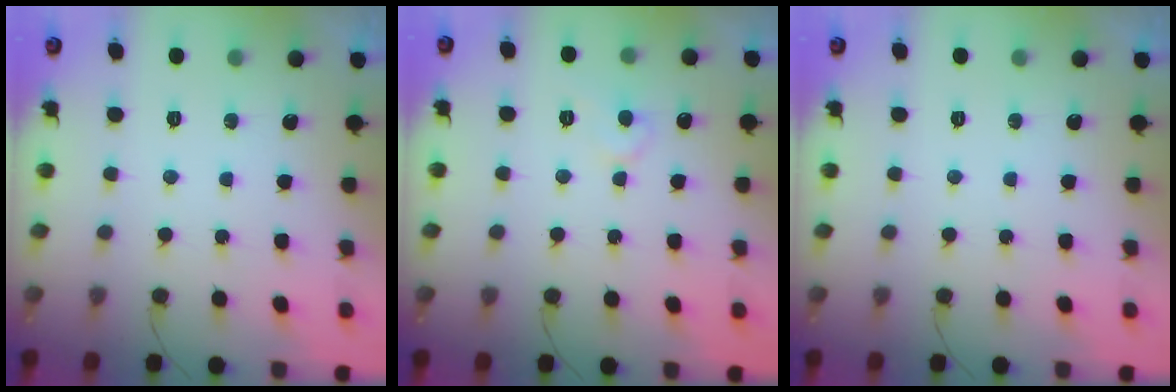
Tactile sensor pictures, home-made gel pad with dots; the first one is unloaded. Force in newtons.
{"total": 7.0, "press": 7.0, "slide": 0.6}
{"total": 0.0}